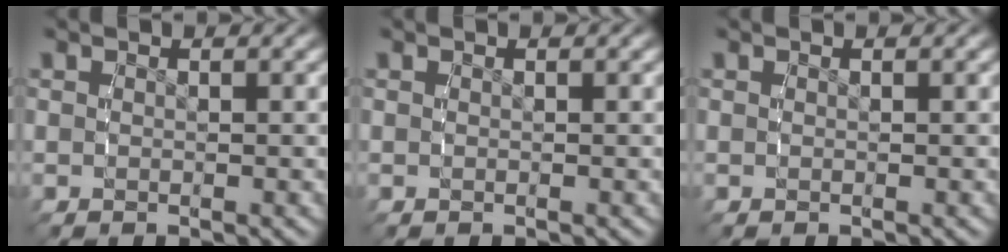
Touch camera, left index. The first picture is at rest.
{"total": 0.0}
{"total": 0.0}